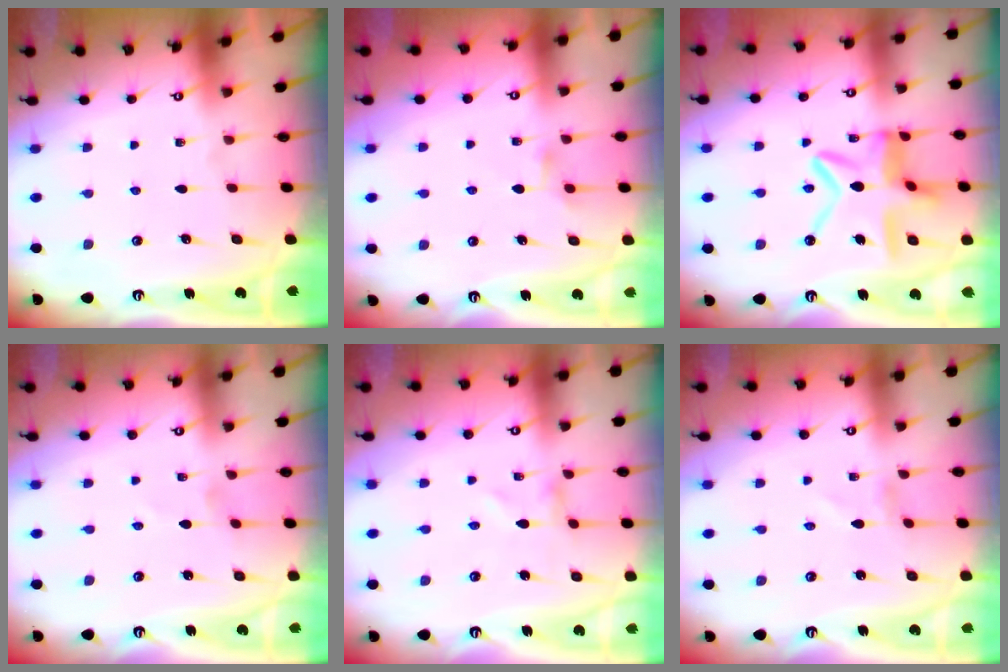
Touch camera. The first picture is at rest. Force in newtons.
{"total": 3.0, "press": 3.0, "slide": 0.5}
{"total": 14.0, "press": 14.0, "slide": 1.2}
{"total": 0.0}
{"total": 0.9, "press": 0.9, "slide": 0.1}
{"total": 1.3, "press": 1.3, "slide": 0.1}